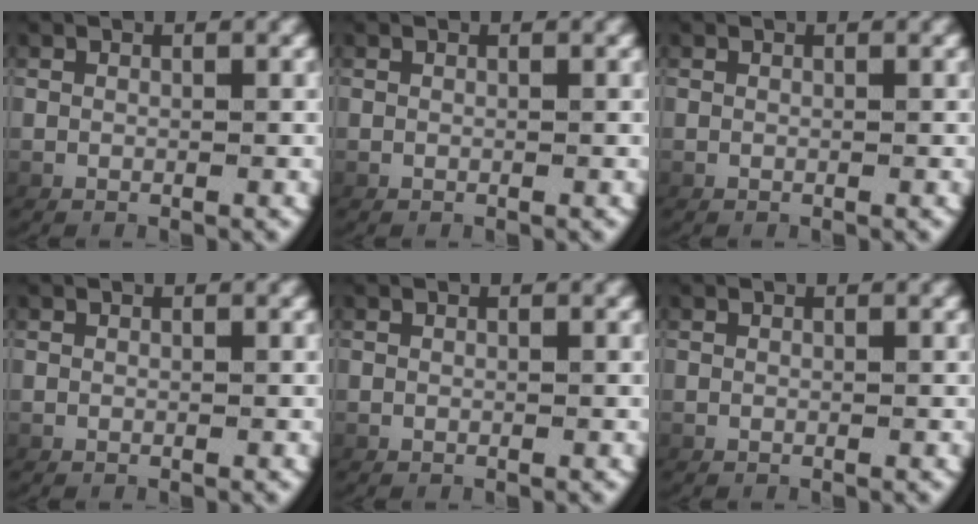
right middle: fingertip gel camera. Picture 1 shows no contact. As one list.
[{"total": 0.0}, {"total": 0.0}, {"total": 0.0}, {"total": 0.0}, {"total": 0.0}]